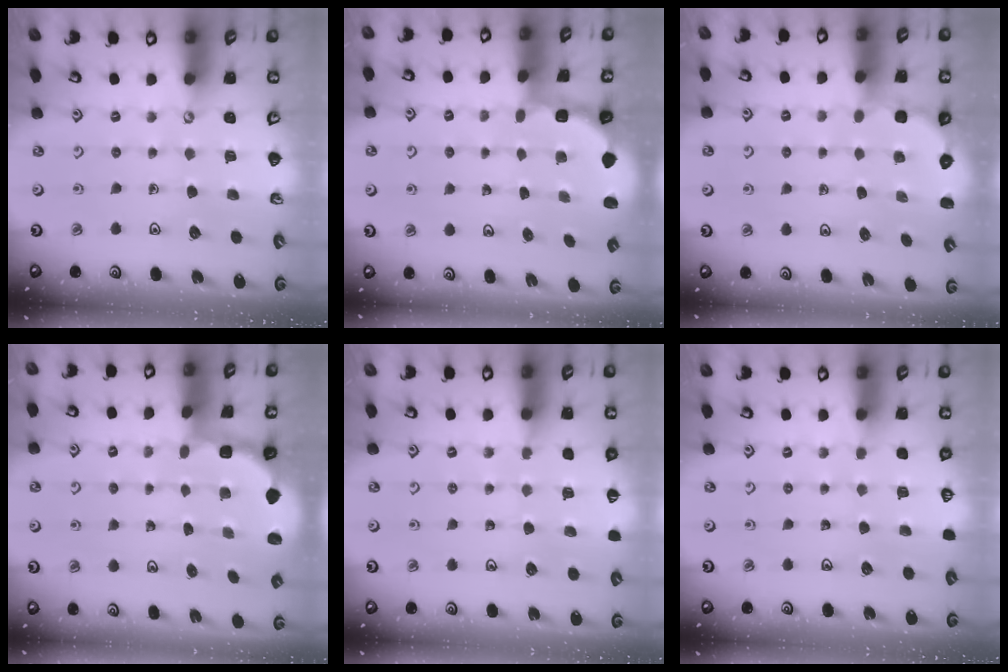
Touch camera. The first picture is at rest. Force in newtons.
{"total": 1.8, "press": 1.6, "slide": 0.7}
{"total": 2.6, "press": 2.5, "slide": 0.5}
{"total": 1.8, "press": 1.6, "slide": 0.8}
{"total": 3.6, "press": 3.5, "slide": 0.4}
{"total": 0.0}